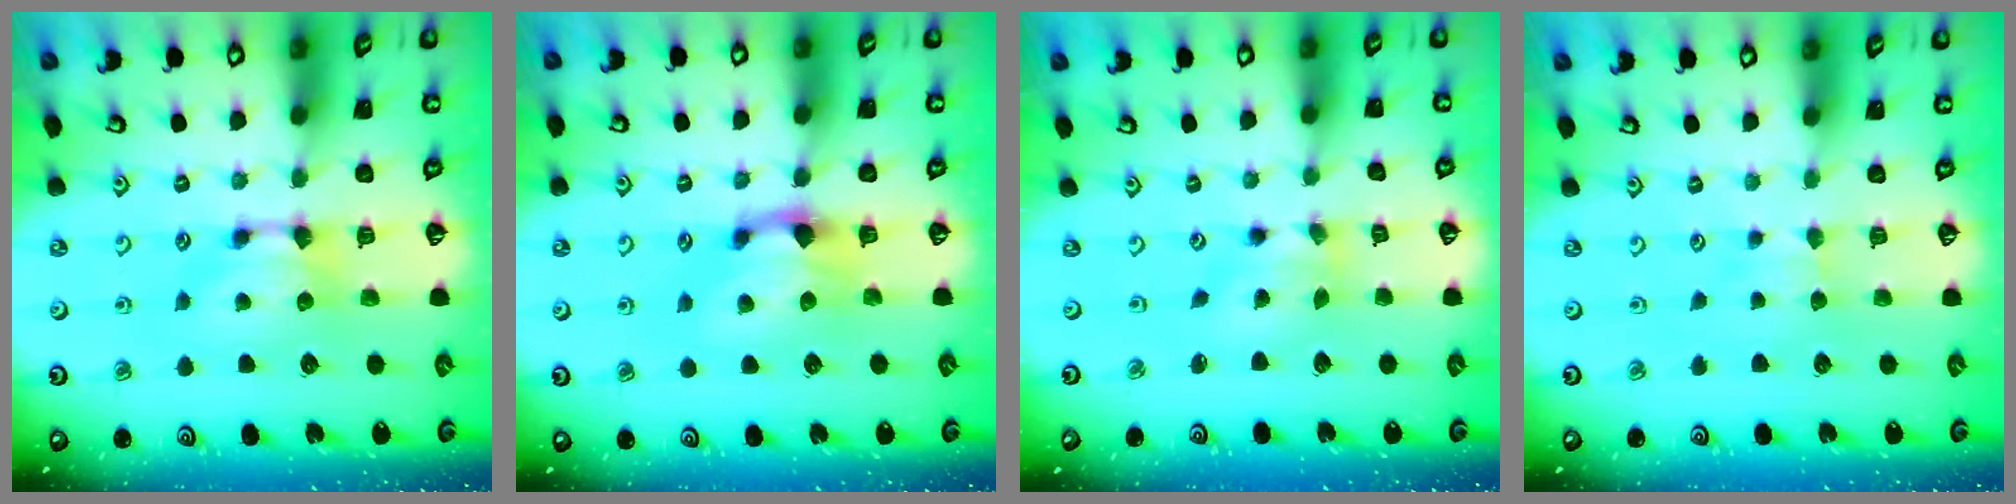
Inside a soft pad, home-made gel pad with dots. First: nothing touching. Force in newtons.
{"total": 1.4, "press": 0.7, "slide": 1.1}
{"total": 2.1, "press": 1.6, "slide": 1.3}
{"total": 1.9, "press": 1.9, "slide": 0.4}